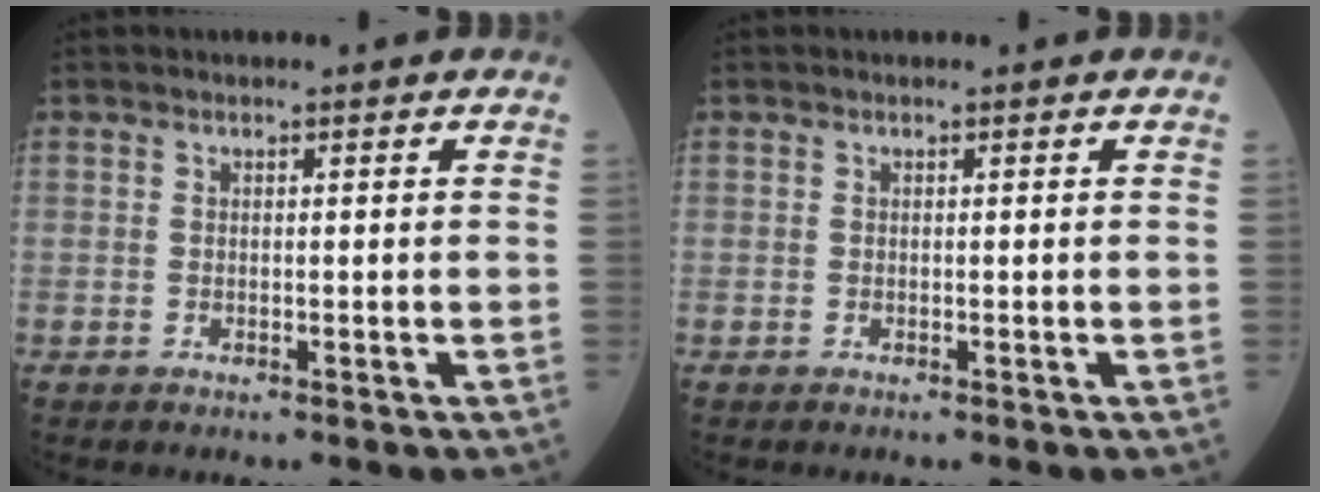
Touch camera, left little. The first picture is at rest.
{"total": 0.0}